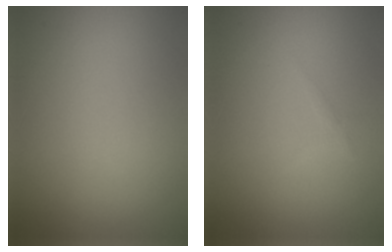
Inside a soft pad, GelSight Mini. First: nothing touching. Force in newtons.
{"total": 0.6, "press": 0.6, "slide": 0.1}